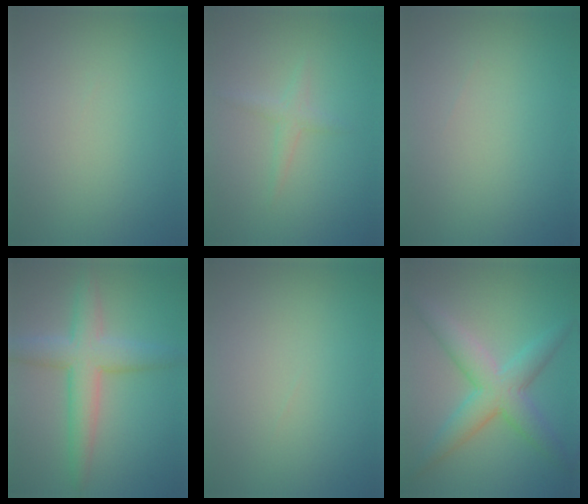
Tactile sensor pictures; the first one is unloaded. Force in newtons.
{"total": 1.3, "press": 1.3, "slide": 0.0}
{"total": 0.0}
{"total": 5.0, "press": 5.0, "slide": 0.2}
{"total": 0.0}
{"total": 5.4, "press": 5.4, "slide": 0.2}